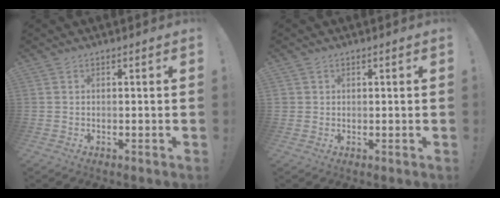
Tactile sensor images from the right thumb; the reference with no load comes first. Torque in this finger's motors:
{"motor_torque": [0.11, -0.25, 0.22, -0.02, 0.01]}